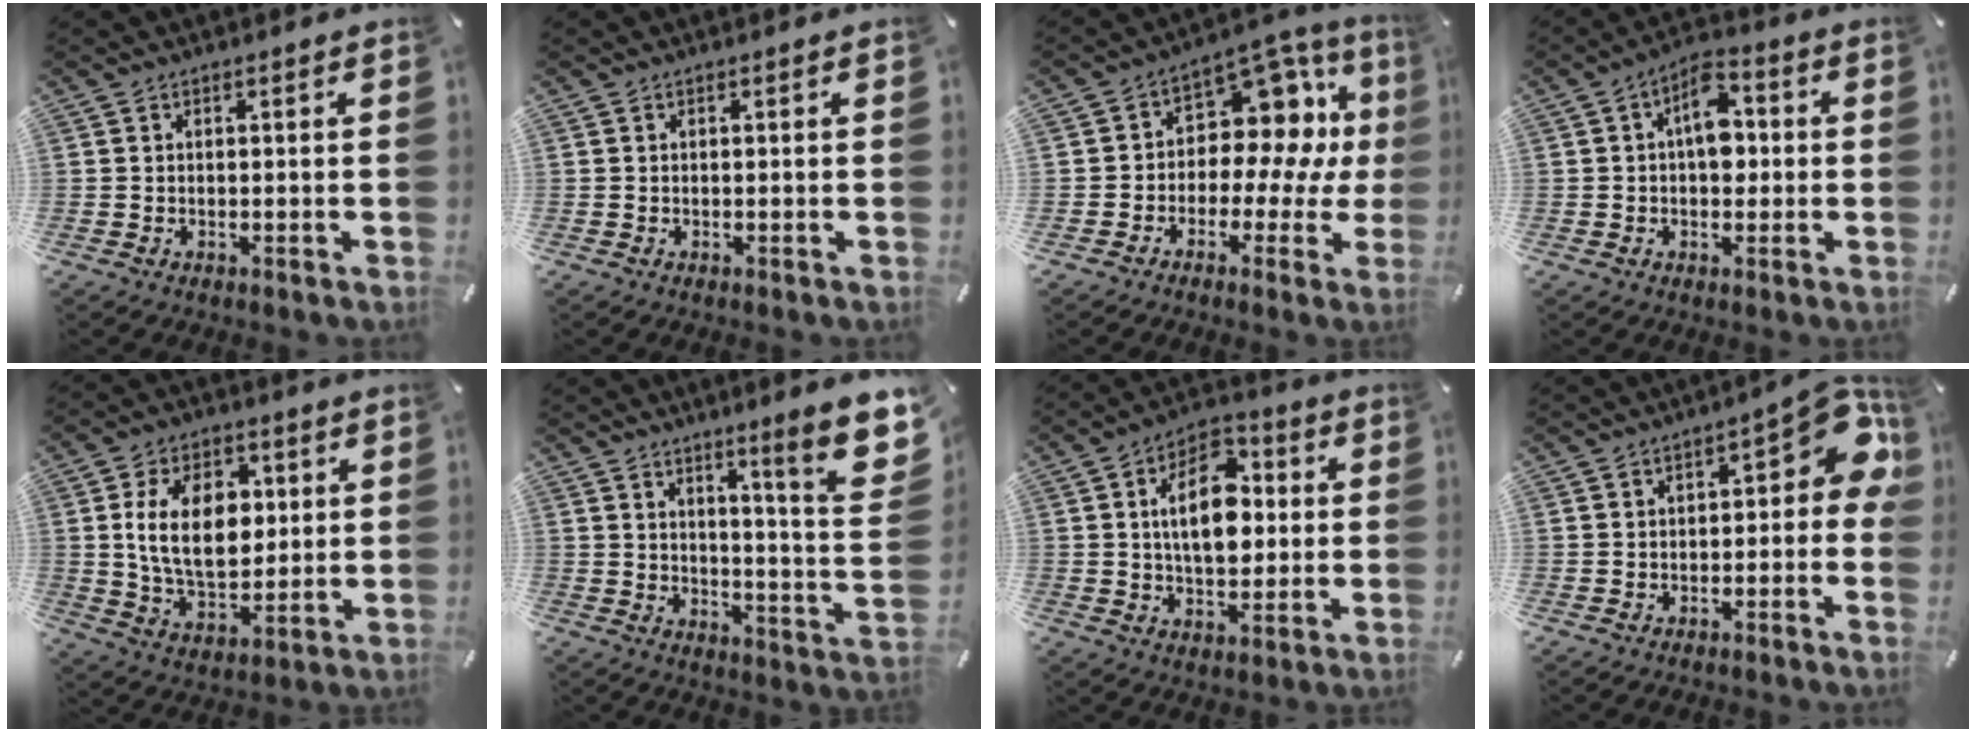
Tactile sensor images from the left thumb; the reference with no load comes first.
{"total": 0.0}
{"total": 11.2, "force": [2.6, 8.5, 6.8], "torque": [-0.096, -0.036, 0.049]}
{"total": 8.3, "force": [0.5, 5.2, 6.5], "torque": [-0.082, 0.004, 0.004]}
{"total": 14.7, "force": [2.7, 9.5, 10.9], "torque": [-0.214, 0.002, 0.041]}
{"total": 12.7, "force": [7.6, 1.3, 10.0], "torque": [-0.146, -0.062, 0.120]}
{"total": 14.2, "force": [1.6, 9.1, 10.7], "torque": [-0.184, 0.004, 0.026]}
{"total": 11.1, "force": [2.2, 5.3, 9.6], "torque": [-0.109, -0.016, 0.035]}